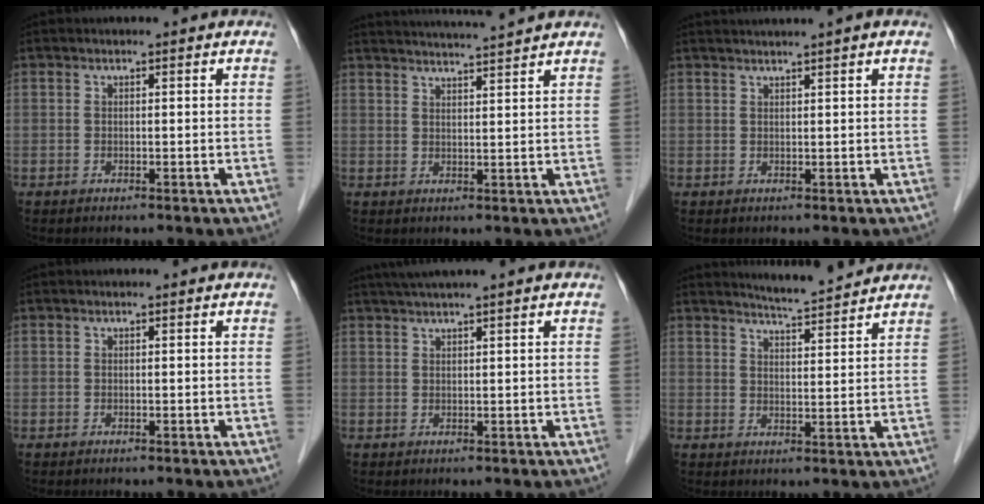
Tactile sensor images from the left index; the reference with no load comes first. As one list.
[{"total": 8.9, "force": [8.3, -1.4, 3.0], "torque": [-0.050, 0.014, 0.117]}, {"total": 4.2, "force": [3.4, -1.1, 2.3], "torque": [-0.030, 0.025, 0.056]}, {"total": 0.0}, {"total": 4.7, "force": [3.7, -1.0, 2.7], "torque": [-0.044, 0.027, 0.068]}, {"total": 6.1, "force": [5.9, -0.9, 1.2], "torque": [-0.034, -0.004, 0.088]}]